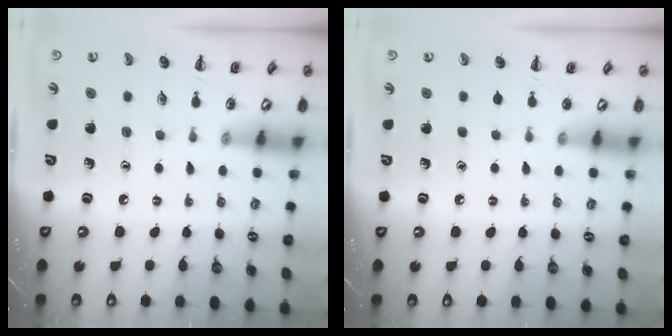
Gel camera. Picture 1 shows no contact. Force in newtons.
{"total": 0.0}